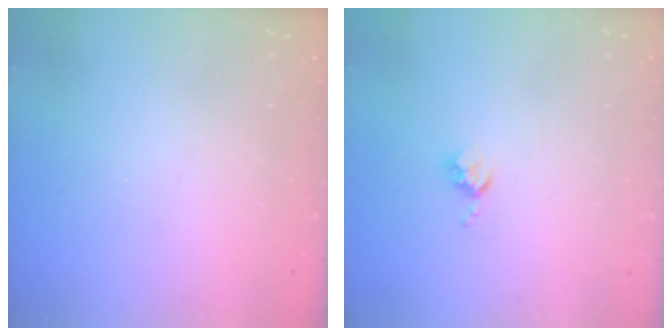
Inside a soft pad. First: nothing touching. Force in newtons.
{"total": 4.2, "press": 4.2, "slide": 0.5}